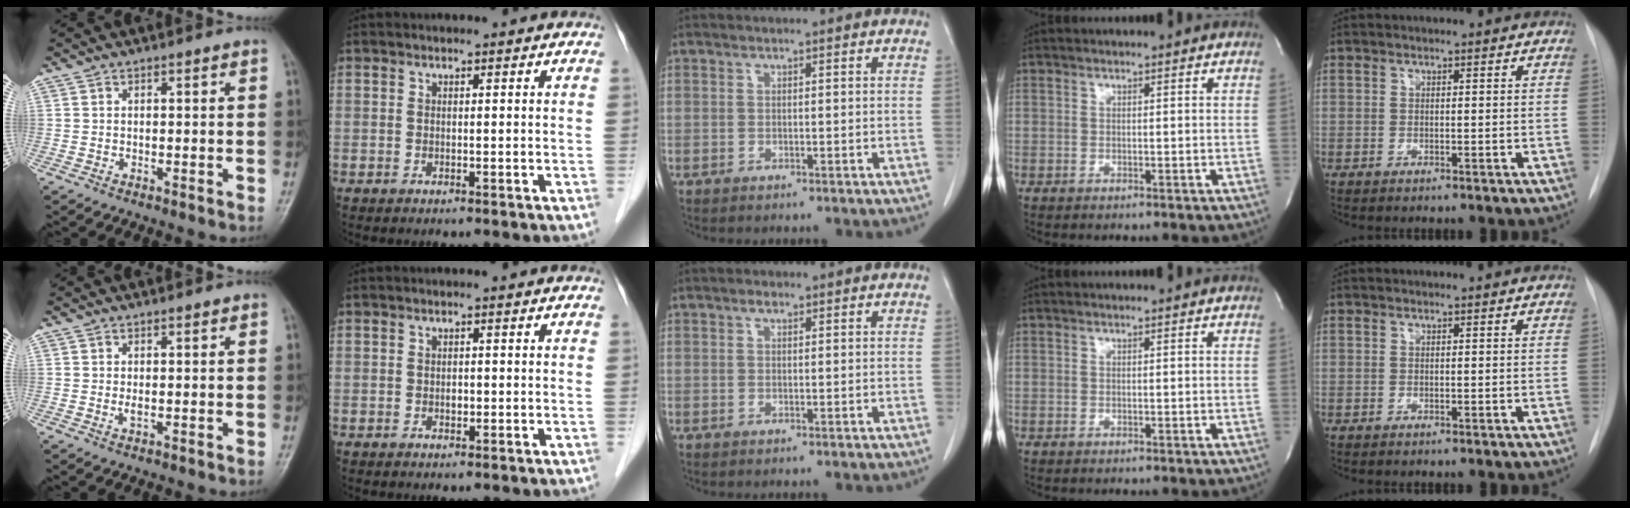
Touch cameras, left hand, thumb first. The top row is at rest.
{"thumb": {"total": 1.3, "force": [0.1, 0.8, 1.1], "torque": [-0.014, -0.003, 0.001]}, "index": {"total": 0.9, "force": [-0.6, 0.5, 0.5], "torque": [-0.010, -0.004, -0.010]}, "middle": {"total": 0.9, "force": [0.6, 0.4, 0.5], "torque": [-0.012, 0.001, 0.009]}}